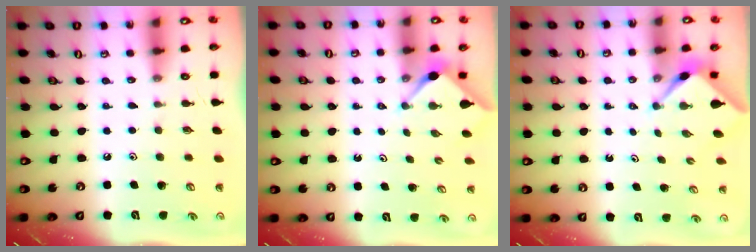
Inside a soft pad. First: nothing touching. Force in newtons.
{"total": 3.0, "press": 3.0, "slide": 0.3}
{"total": 2.2, "press": 2.2, "slide": 0.3}